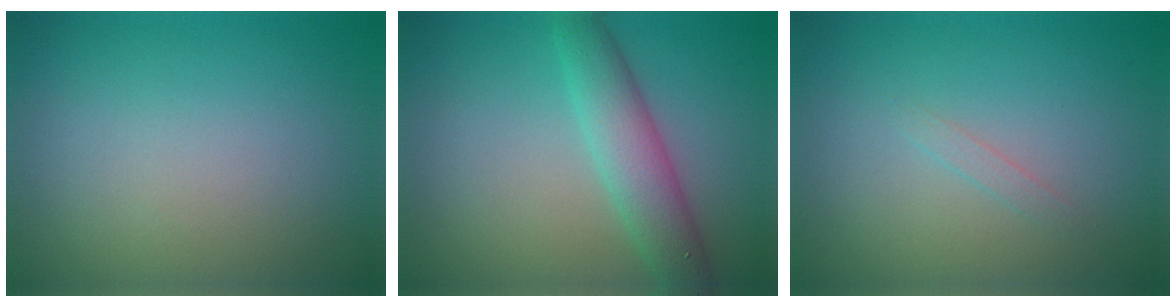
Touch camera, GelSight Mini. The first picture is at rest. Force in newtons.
{"total": 4.3, "press": 4.3, "slide": 0.2}
{"total": 0.7, "press": 0.7, "slide": 0.0}